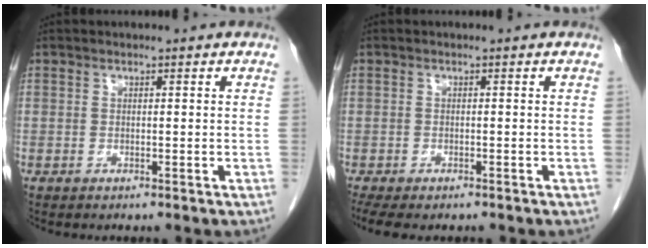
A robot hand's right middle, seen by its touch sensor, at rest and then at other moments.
{"total": 6.5, "force": [-5.1, 2.5, 3.2], "torque": [-0.061, -0.012, -0.077]}